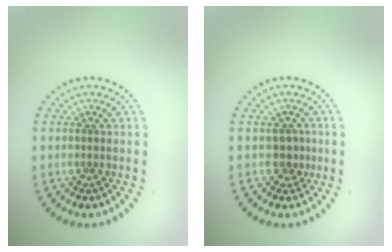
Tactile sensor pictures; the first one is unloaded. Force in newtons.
{"total": 1.5, "press": 1.2, "slide": 0.9}